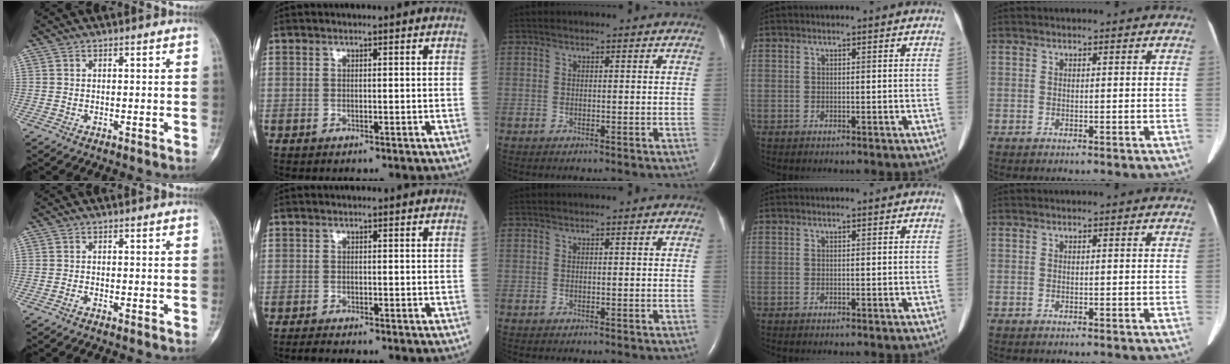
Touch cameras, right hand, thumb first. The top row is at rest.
{"thumb": {"total": 0.6, "force": [-0.5, 0.1, 0.3], "torque": [-0.010, 0.001, -0.012]}, "index": {"total": 1.3, "force": [-1.2, -0.4, 0.4], "torque": [-0.019, -0.007, -0.023]}}